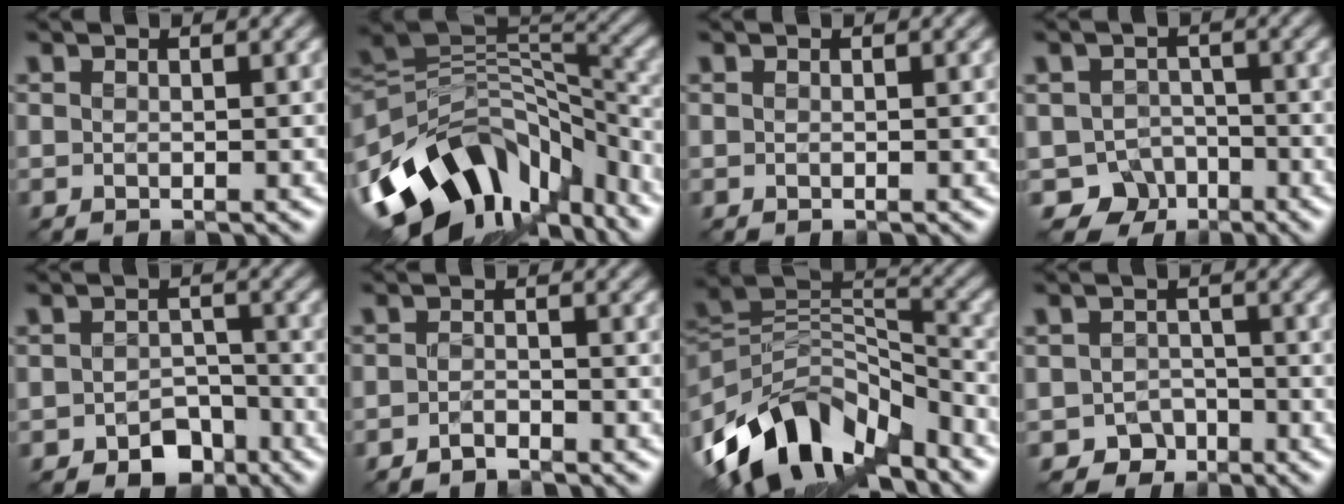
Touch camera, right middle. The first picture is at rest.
{"total": 13.4, "force": [-7.4, 8.2, 7.6], "torque": [-0.142, 0.012, -0.128]}
{"total": 0.0}
{"total": 4.0, "force": [-2.6, 3.0, 0.7], "torque": [0.003, -0.002, -0.041]}
{"total": 3.3, "force": [-2.1, 2.1, 1.4], "torque": [-0.017, -0.003, -0.034]}
{"total": 1.1, "force": [-1.1, 0.1, 0.3], "torque": [-0.008, 0.004, -0.022]}
{"total": 11.7, "force": [-7.4, 6.1, 6.6], "torque": [-0.124, 0.016, -0.141]}
{"total": 2.4, "force": [-1.7, 1.7, 0.4], "torque": [0.001, 0.001, -0.030]}